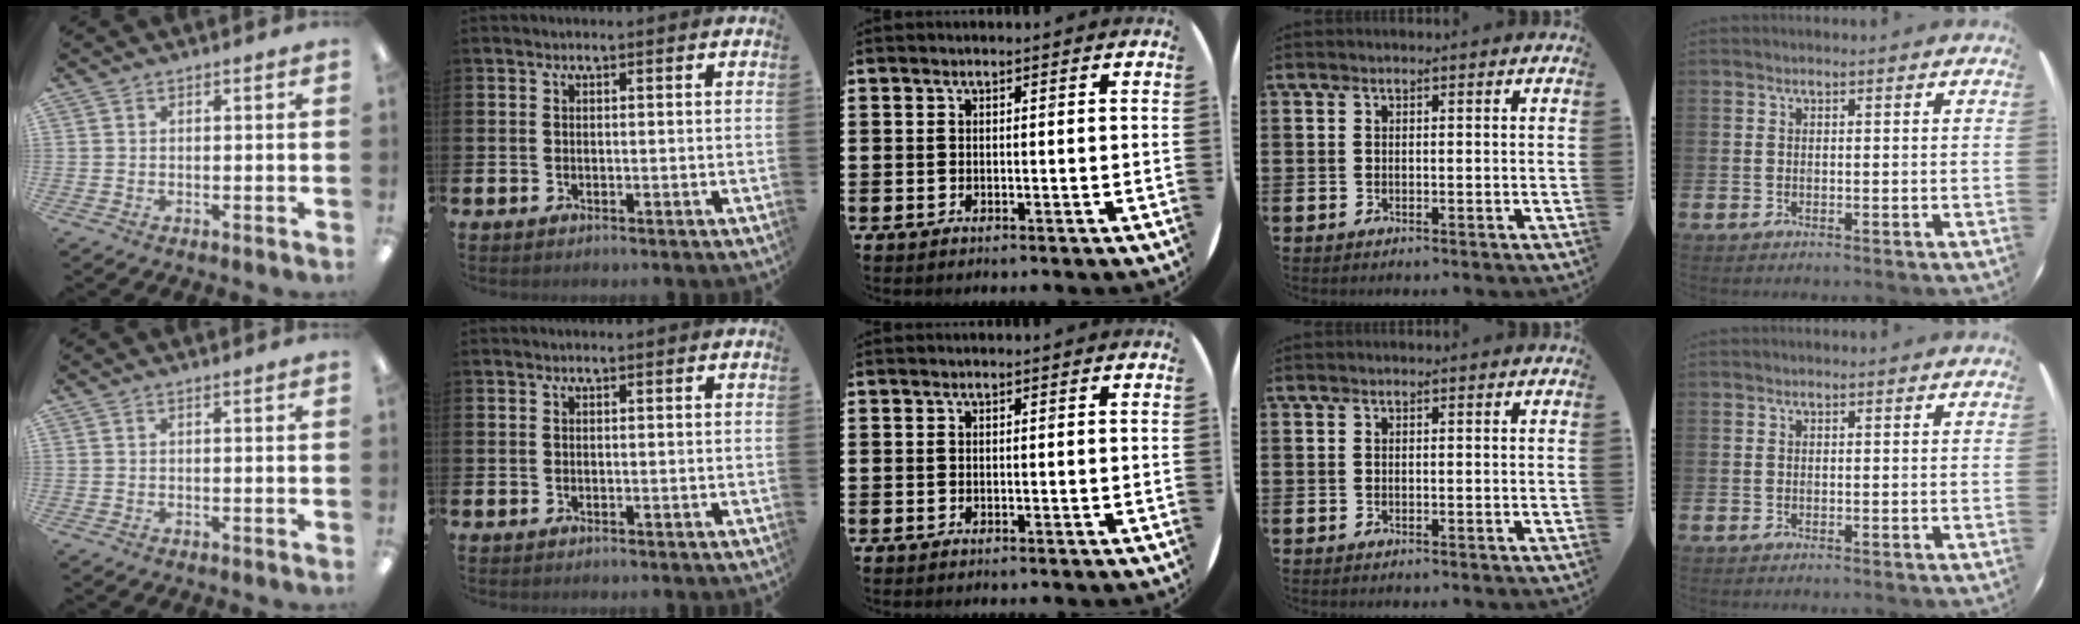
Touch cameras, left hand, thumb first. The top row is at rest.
{}